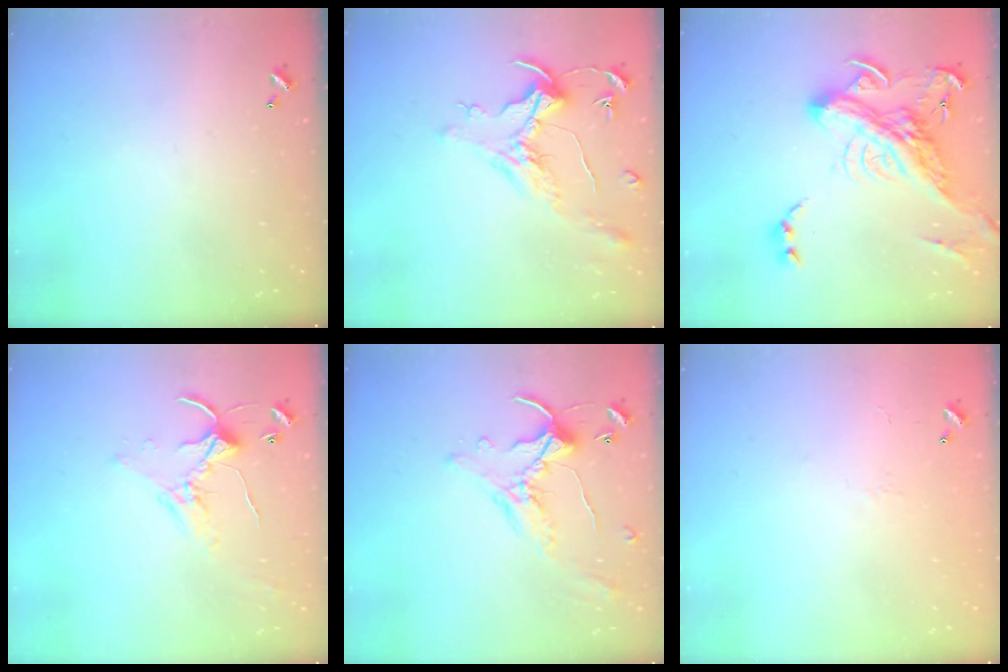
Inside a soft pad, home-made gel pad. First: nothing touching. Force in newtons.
{"total": 1.6, "press": 1.4, "slide": 0.7}
{"total": 12.4, "press": 12.2, "slide": 2.4}
{"total": 1.9, "press": 1.9, "slide": 0.6}
{"total": 1.6, "press": 1.2, "slide": 1.0}
{"total": 9.1, "press": 9.1, "slide": 0.5}